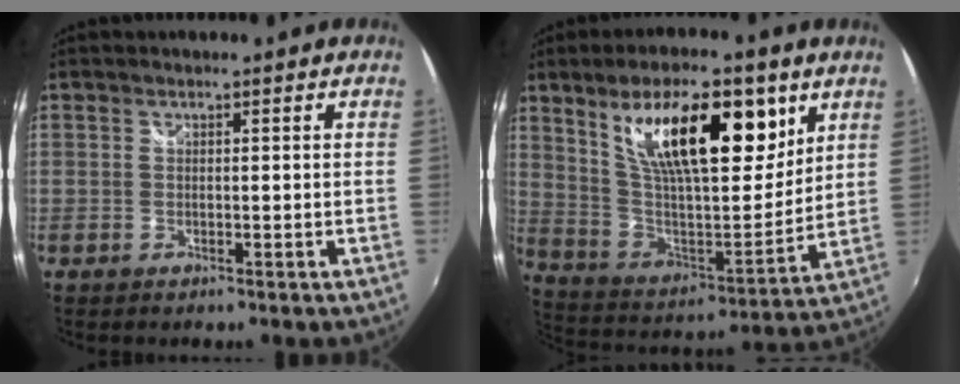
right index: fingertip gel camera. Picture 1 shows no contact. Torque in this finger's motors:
{"motor_torque": [1.04, 0.63, 1.05, 0.21]}